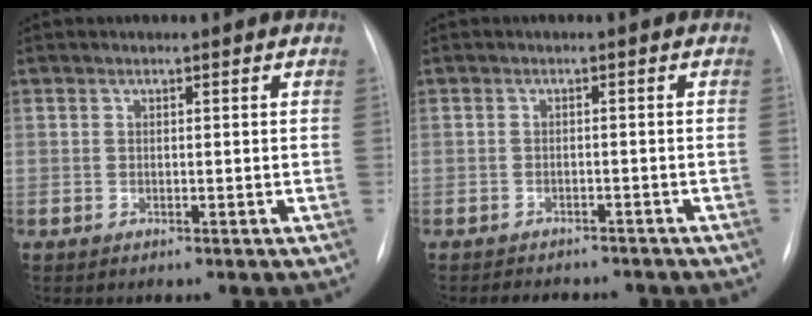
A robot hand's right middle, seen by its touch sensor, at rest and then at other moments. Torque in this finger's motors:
{"motor_torque": [0.36, -0.54, -0.04, 0.00]}